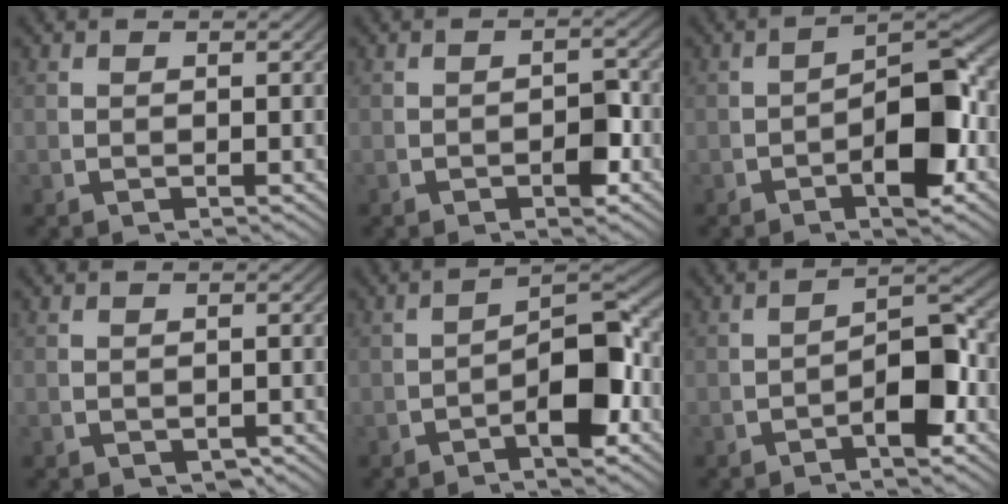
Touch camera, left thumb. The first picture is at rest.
{"total": 2.5, "force": [-0.8, 1.3, 2.0], "torque": [-0.029, -0.010, -0.011]}
{"total": 7.1, "force": [-1.0, 3.2, 6.3], "torque": [-0.090, -0.006, -0.017]}
{"total": 1.2, "force": [-0.6, 0.9, 0.6], "torque": [-0.010, -0.010, -0.003]}
{"total": 6.5, "force": [-1.2, 2.9, 5.7], "torque": [-0.081, -0.009, -0.020]}
{"total": 4.9, "force": [-1.1, 2.0, 4.3], "torque": [-0.063, -0.005, -0.019]}